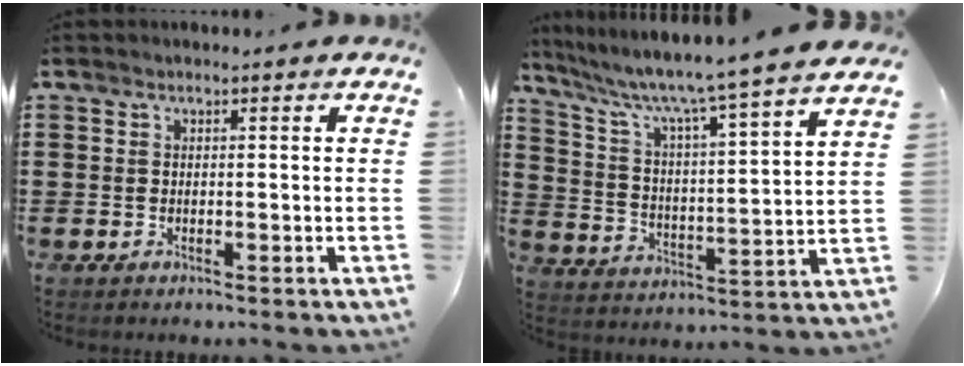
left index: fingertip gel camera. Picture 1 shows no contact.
{"total": 6.4, "force": [5.6, -0.7, 3.0], "torque": [-0.085, -0.051, 0.083]}